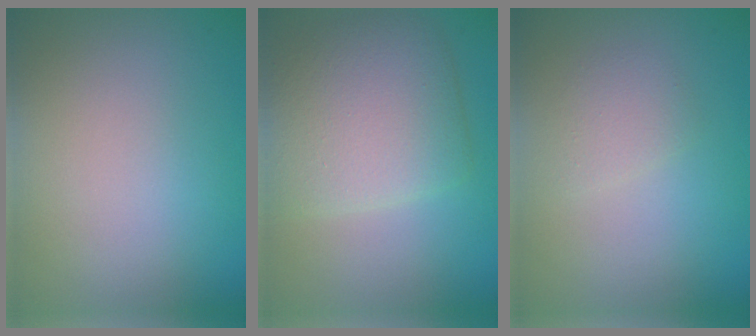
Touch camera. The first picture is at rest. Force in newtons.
{"total": 6.4, "press": 6.4, "slide": 0.2}
{"total": 1.4, "press": 1.4, "slide": 0.1}